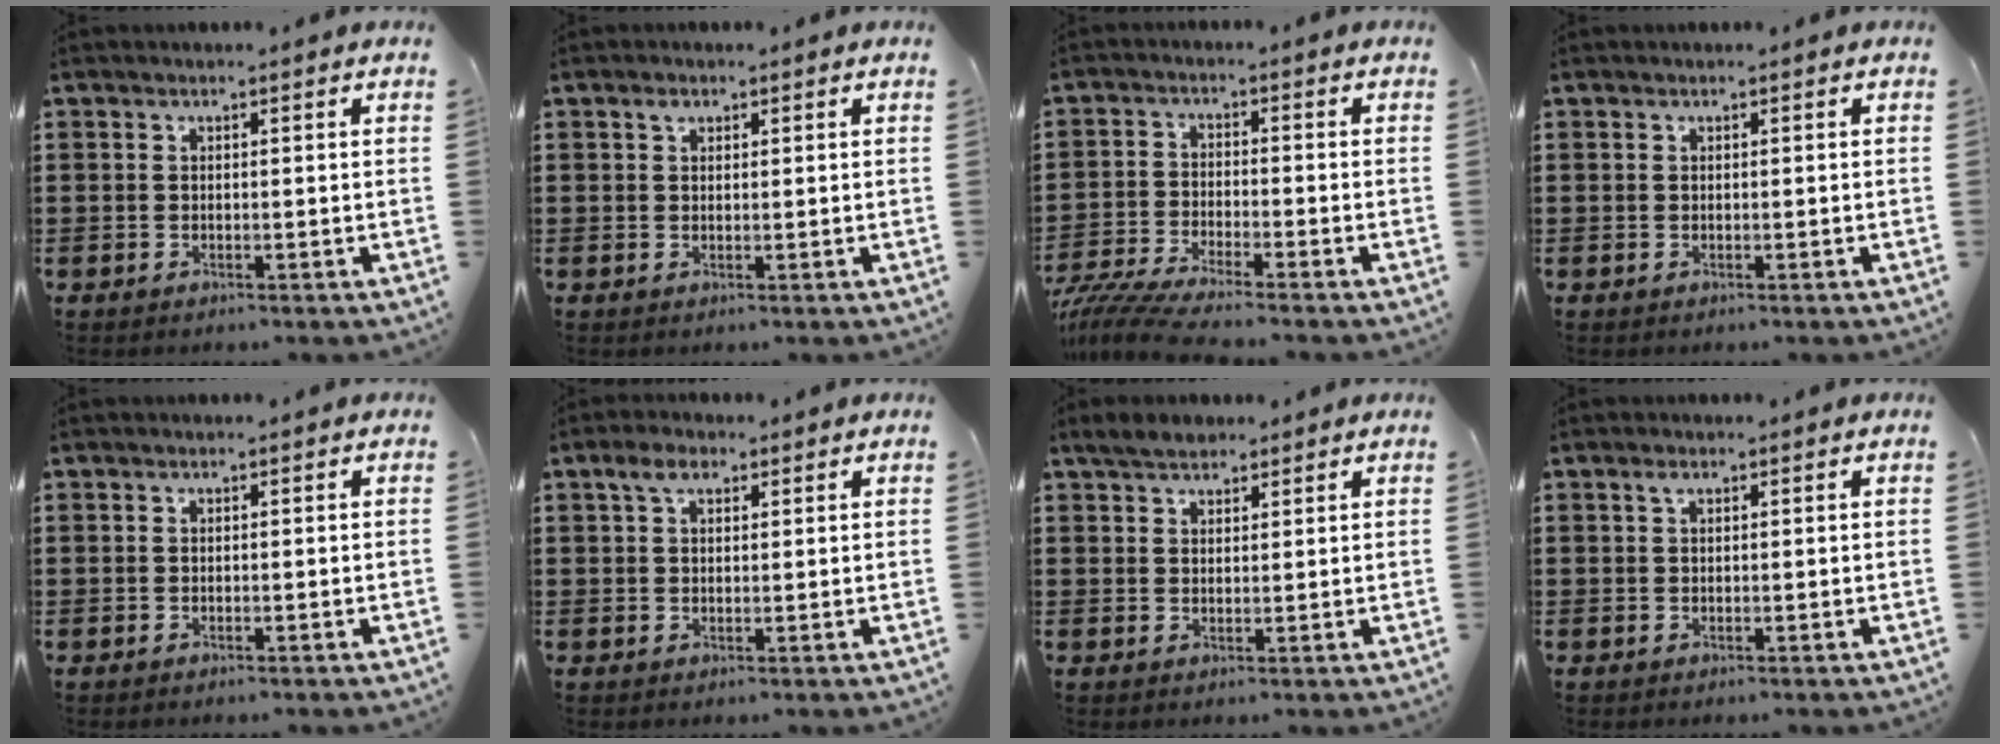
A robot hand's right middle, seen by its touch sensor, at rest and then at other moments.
{"total": 1.2, "force": [0.8, 0.7, 0.6], "torque": [-0.014, 0.003, 0.014]}
{"total": 5.2, "force": [-4.9, -0.3, 1.6], "torque": [-0.056, -0.025, -0.104]}
{"total": 0.0}
{"total": 0.0}
{"total": 3.4, "force": [2.0, 1.7, 2.2], "torque": [-0.048, 0.010, 0.034]}
{"total": 2.7, "force": [2.6, 0.7, 0.5], "torque": [-0.018, 0.004, 0.050]}
{"total": 1.1, "force": [0.6, 0.4, 0.9], "torque": [-0.018, 0.005, 0.010]}